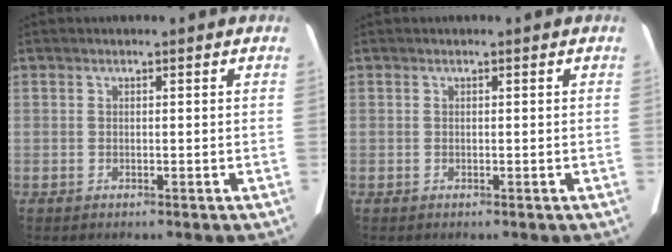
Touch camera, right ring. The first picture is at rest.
{"total": 0.0}